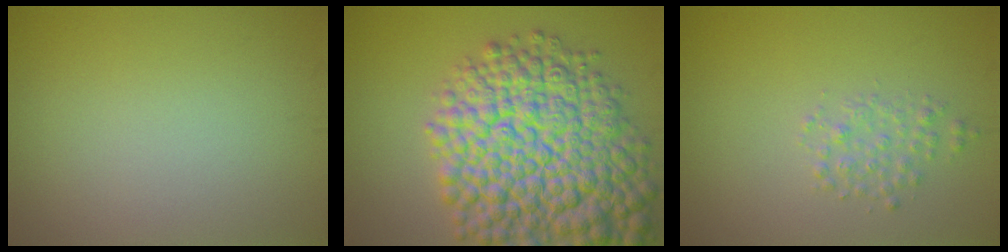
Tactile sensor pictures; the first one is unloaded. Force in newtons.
{"total": 13.6, "press": 13.6, "slide": 0.6}
{"total": 1.6, "press": 1.6, "slide": 0.0}